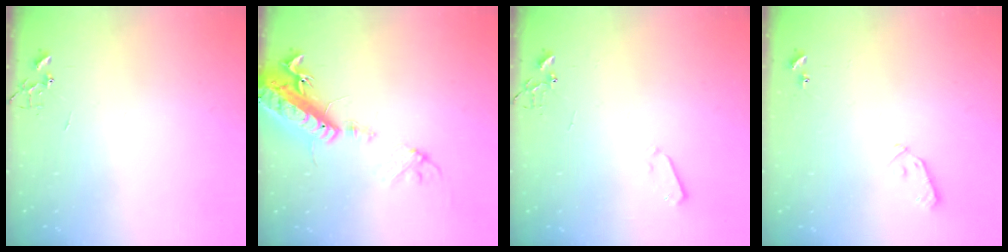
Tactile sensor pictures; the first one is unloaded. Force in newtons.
{"total": 17.9, "press": 17.4, "slide": 3.9}
{"total": 4.1, "press": 4.0, "slide": 0.8}
{"total": 5.9, "press": 5.9, "slide": 0.6}